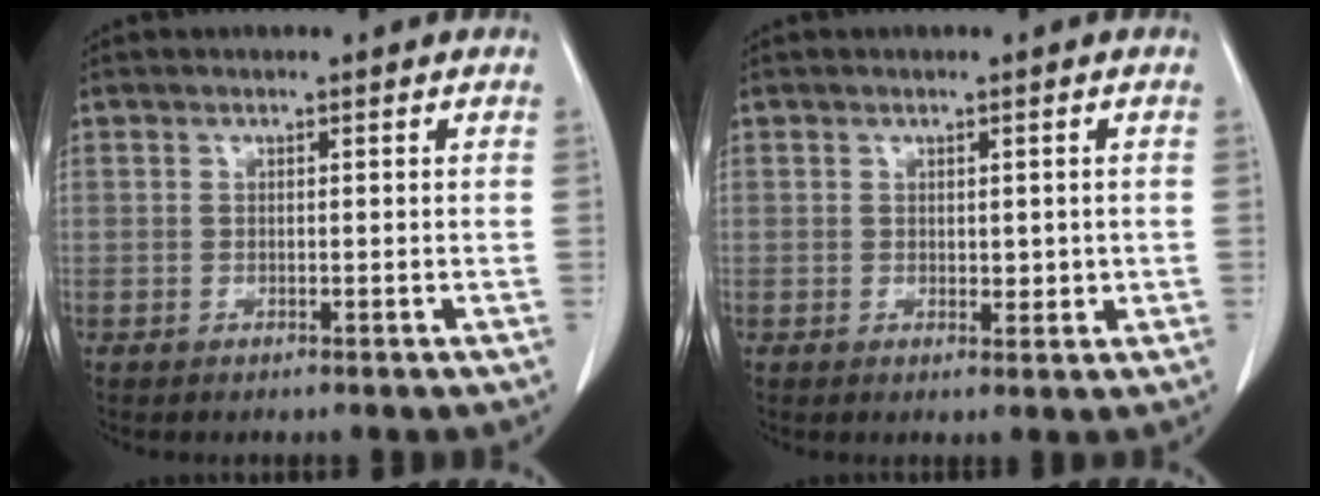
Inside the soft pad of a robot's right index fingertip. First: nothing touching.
{"total": 1.8, "force": [0.1, 0.8, 1.6], "torque": [-0.021, -0.005, 0.007]}